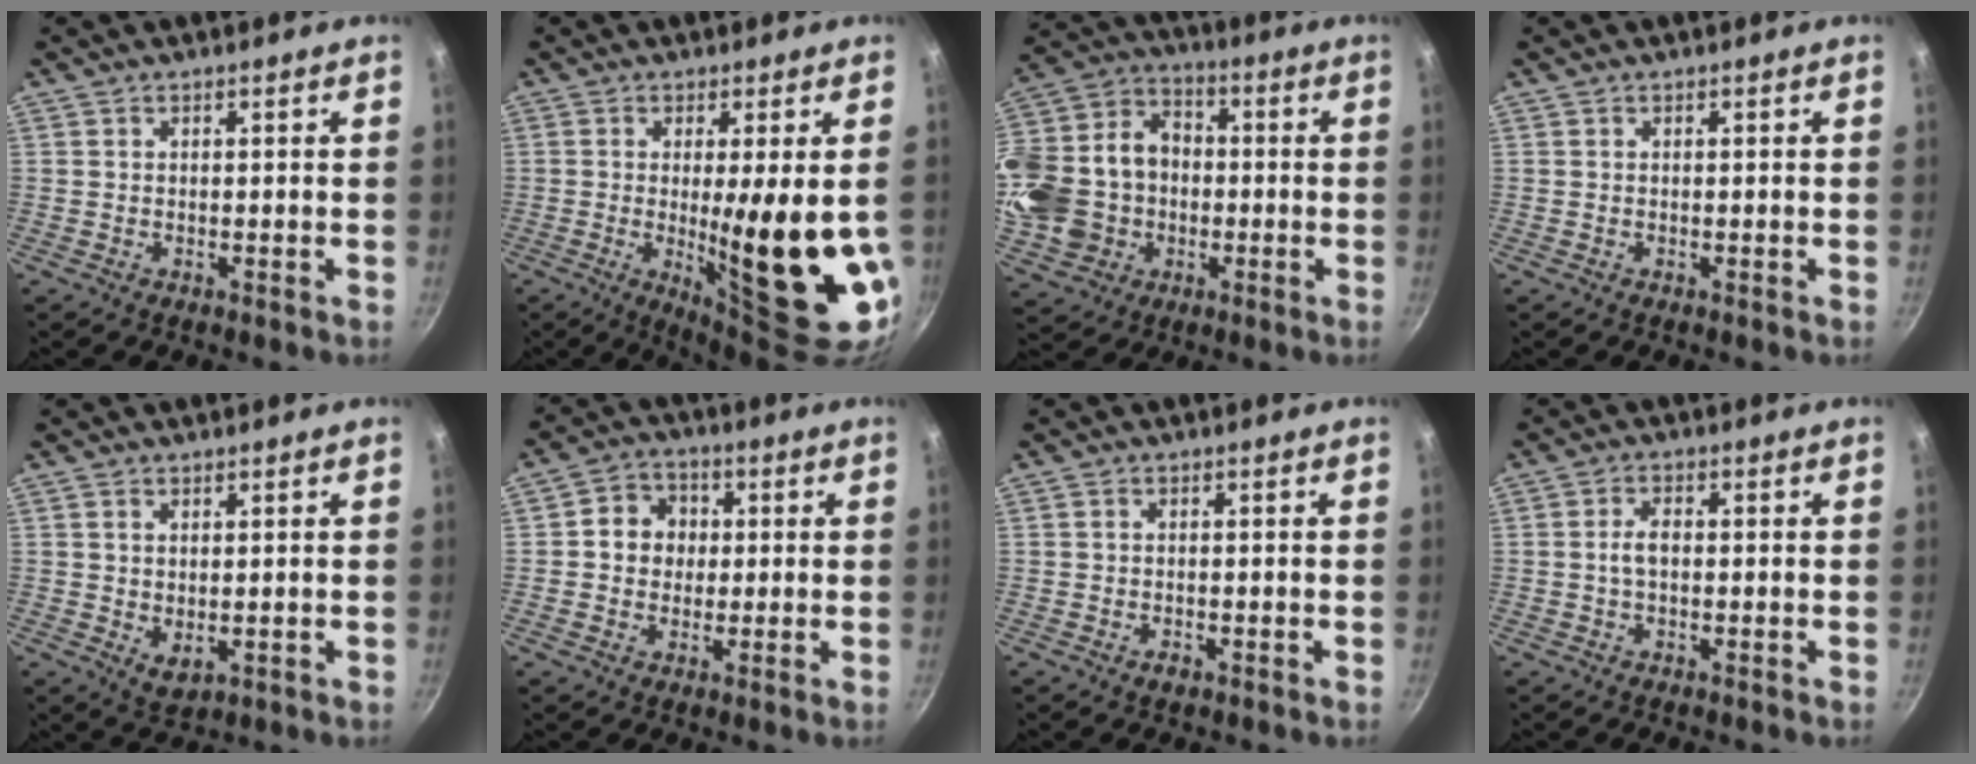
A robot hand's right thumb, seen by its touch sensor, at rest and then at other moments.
{"total": 16.4, "force": [-1.5, 3.3, 16.0], "torque": [-0.223, -0.028, -0.006]}
{"total": 21.8, "force": [-2.4, 17.9, 12.3], "torque": [-0.244, 0.047, -0.033]}
{"total": 0.0}
{"total": 3.4, "force": [0.6, 2.1, 2.6], "torque": [-0.039, -0.010, 0.016]}
{"total": 7.0, "force": [0.7, 6.3, 3.1], "torque": [-0.019, 0.008, -0.001]}
{"total": 1.4, "force": [-0.6, 0.8, 0.9], "torque": [-0.015, 0.000, -0.011]}
{"total": 2.9, "force": [-0.1, 1.7, 2.4], "torque": [-0.043, 0.012, -0.005]}